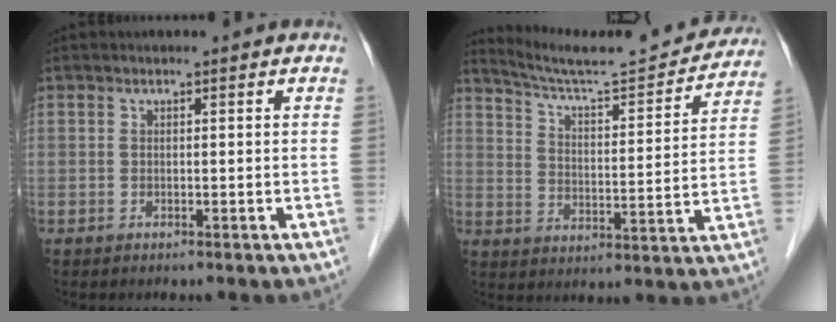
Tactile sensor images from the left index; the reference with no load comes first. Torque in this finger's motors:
{"motor_torque": [0.47, -0.74, -0.02, -0.01]}